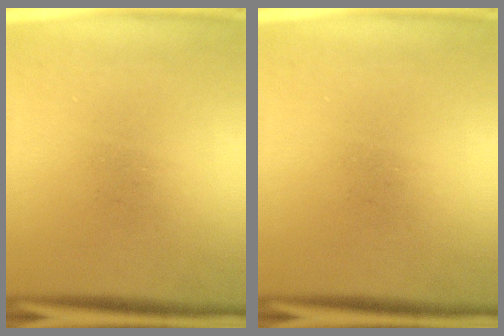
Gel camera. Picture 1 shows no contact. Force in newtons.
{"total": 0.0}